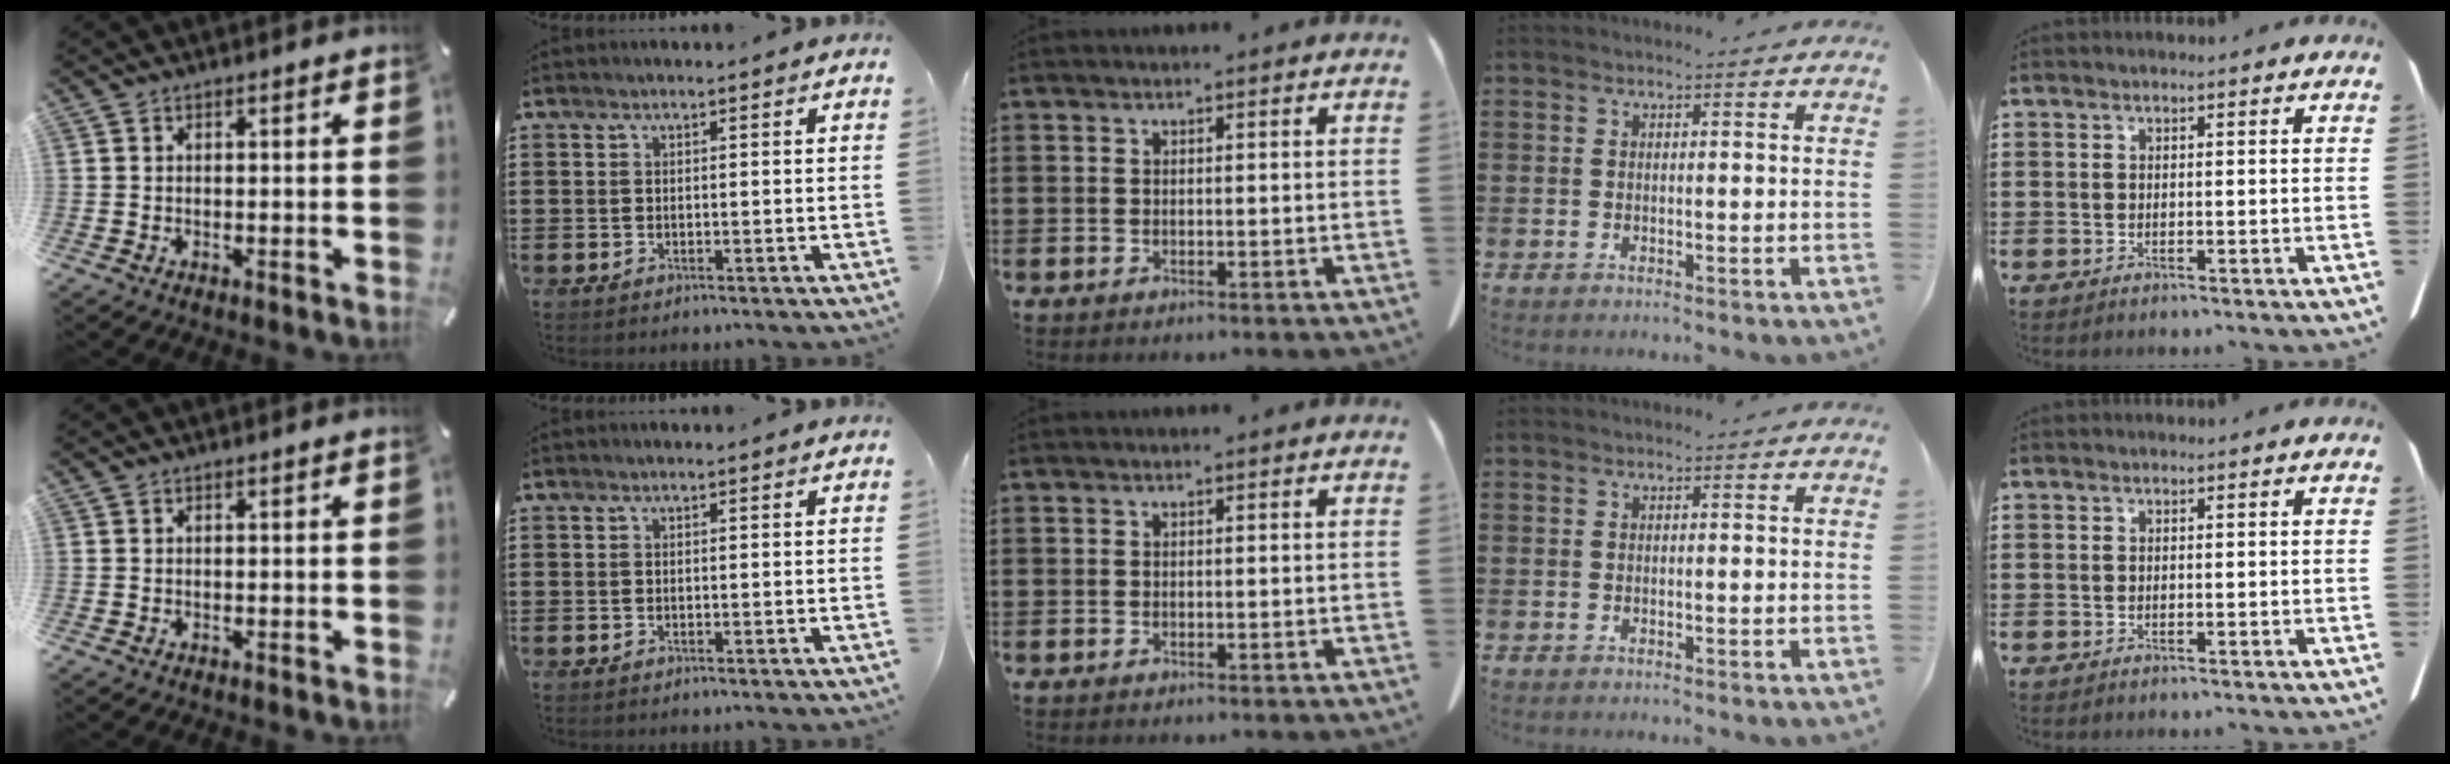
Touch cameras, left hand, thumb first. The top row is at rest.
{}